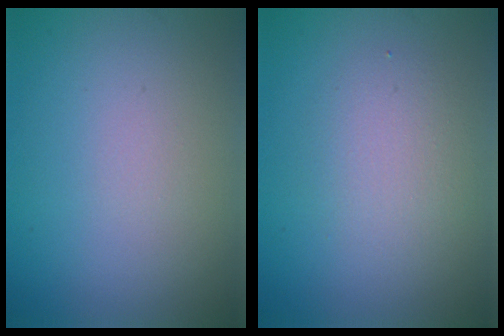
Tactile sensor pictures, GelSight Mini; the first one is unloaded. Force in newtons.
{"total": 2.5, "press": 2.5, "slide": 0.1}